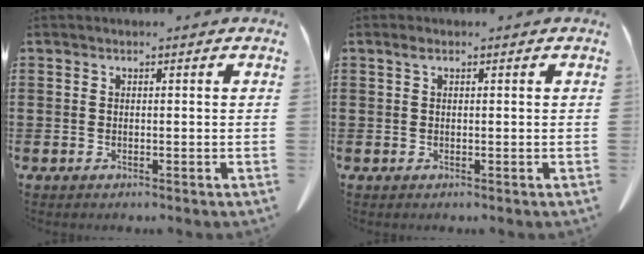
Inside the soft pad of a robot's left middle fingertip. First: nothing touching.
{"total": 1.0, "force": [0.4, 0.4, 0.8], "torque": [-0.017, 0.003, 0.007]}